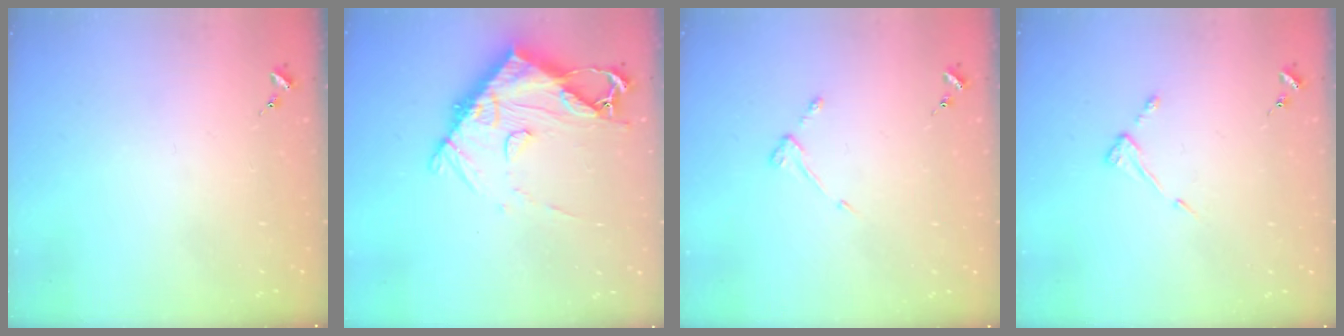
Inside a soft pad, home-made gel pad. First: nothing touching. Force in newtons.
{"total": 14.6, "press": 14.6, "slide": 1.5}
{"total": 3.5, "press": 3.4, "slide": 0.5}
{"total": 4.4, "press": 4.3, "slide": 0.7}